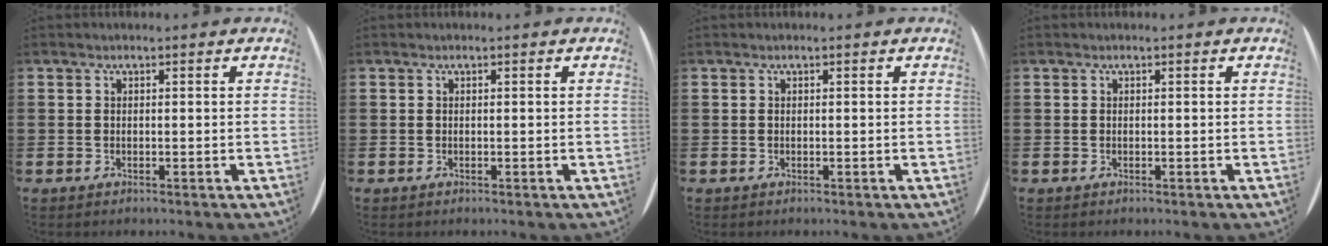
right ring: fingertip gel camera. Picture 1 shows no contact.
{"total": 0.0}
{"total": 0.0}
{"total": 0.0}